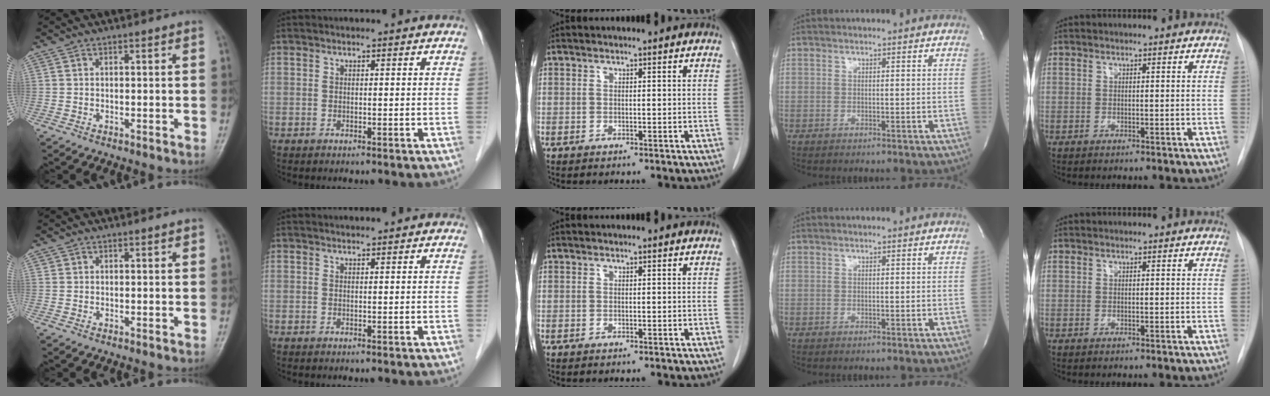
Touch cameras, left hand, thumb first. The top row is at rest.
{"thumb": {"total": 1.0, "force": [0.6, 0.6, 0.5], "torque": [0.002, -0.003, 0.006]}, "index": {"total": 1.5, "force": [1.4, 0.2, 0.4], "torque": [-0.008, 0.011, 0.023]}}